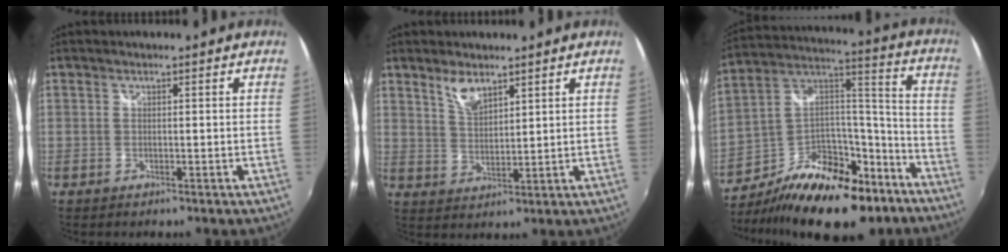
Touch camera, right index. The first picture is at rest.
{"total": 5.0, "force": [3.7, 1.8, 2.9], "torque": [-0.051, 0.000, 0.071]}
{"total": 23.3, "force": [-15.2, 11.6, 13.3], "torque": [-0.234, 0.041, -0.229]}